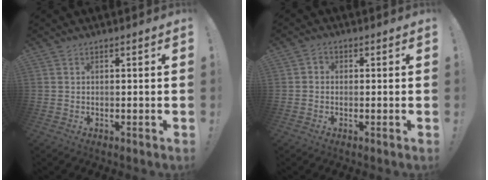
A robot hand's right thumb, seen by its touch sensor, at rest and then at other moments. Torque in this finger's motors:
{"motor_torque": [0.12, 0.25, 0.38, -0.27, -0.02]}